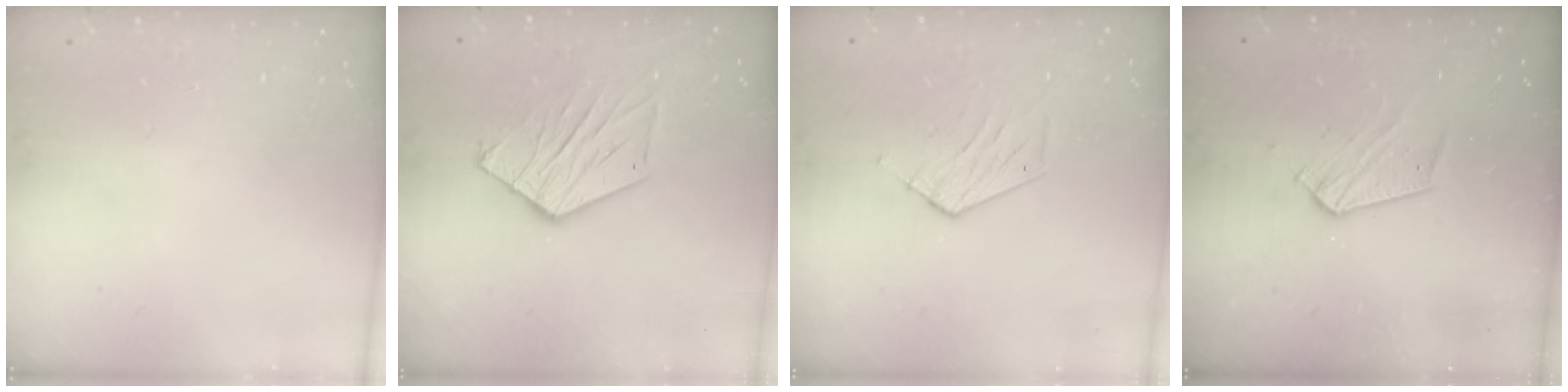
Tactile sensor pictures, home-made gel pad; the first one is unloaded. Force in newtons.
{"total": 10.9, "press": 10.9, "slide": 0.9}
{"total": 4.4, "press": 4.4, "slide": 0.4}
{"total": 7.6, "press": 7.6, "slide": 0.7}